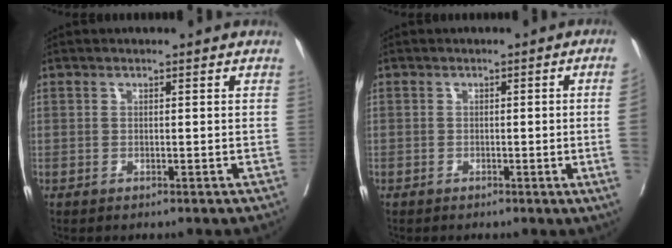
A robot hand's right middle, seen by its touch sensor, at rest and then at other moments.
{"total": 4.6, "force": [-0.7, -1.6, 4.2], "torque": [-0.044, -0.009, -0.008]}